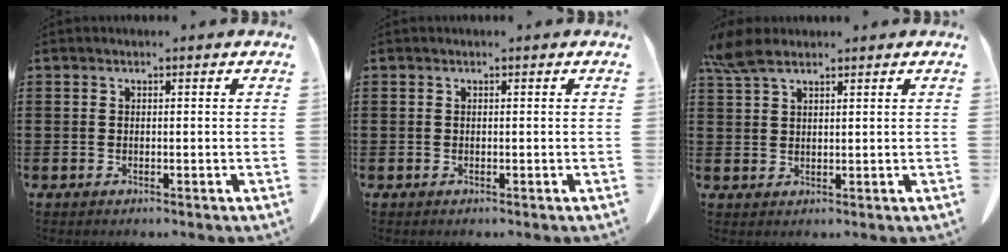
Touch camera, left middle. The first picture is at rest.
{"total": 0.0}
{"total": 4.7, "force": [3.2, 1.8, 2.9], "torque": [-0.074, -0.001, 0.060]}